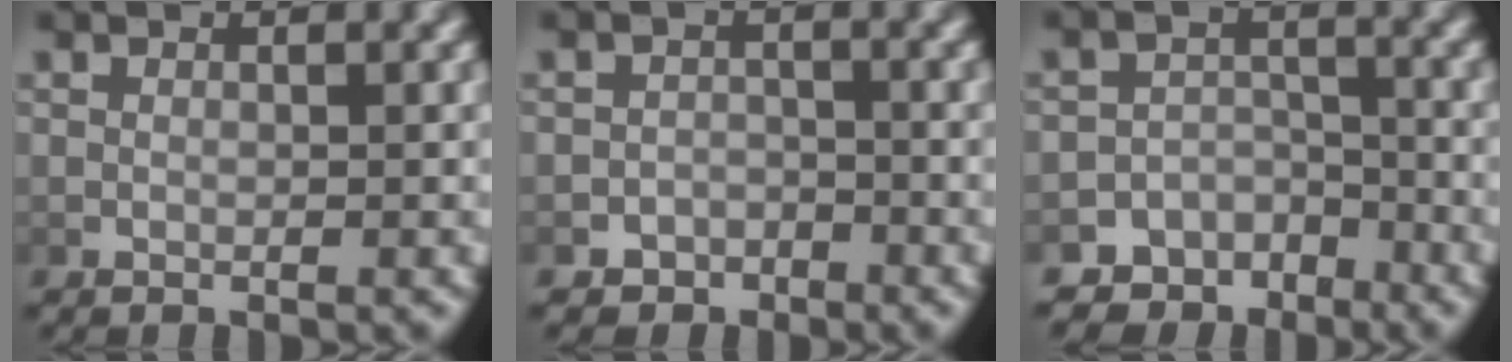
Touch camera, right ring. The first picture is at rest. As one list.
[{"total": 3.2, "force": [-2.6, 1.8, -0.3], "torque": [0.017, -0.009, -0.047]}, {"total": 7.9, "force": [-5.8, 5.3, 1.2], "torque": [-0.005, -0.013, -0.107]}]